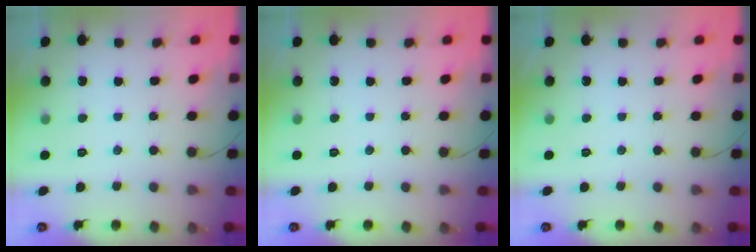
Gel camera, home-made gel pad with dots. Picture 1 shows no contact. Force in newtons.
{"total": 0.0}
{"total": 0.0}